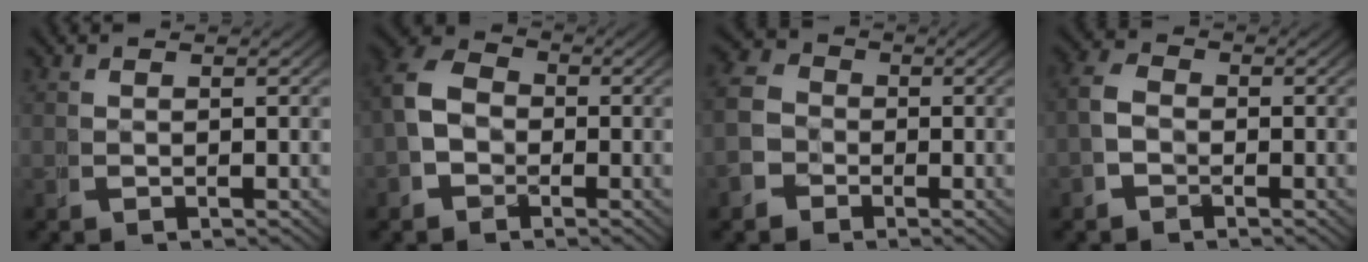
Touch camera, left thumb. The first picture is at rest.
{"total": 5.6, "force": [-0.2, 4.7, 3.1], "torque": [-0.055, -0.002, -0.014]}
{"total": 6.5, "force": [-0.6, 5.9, 2.5], "torque": [-0.044, -0.001, -0.028]}
{"total": 2.7, "force": [-0.8, 2.2, 1.3], "torque": [-0.025, -0.001, -0.021]}